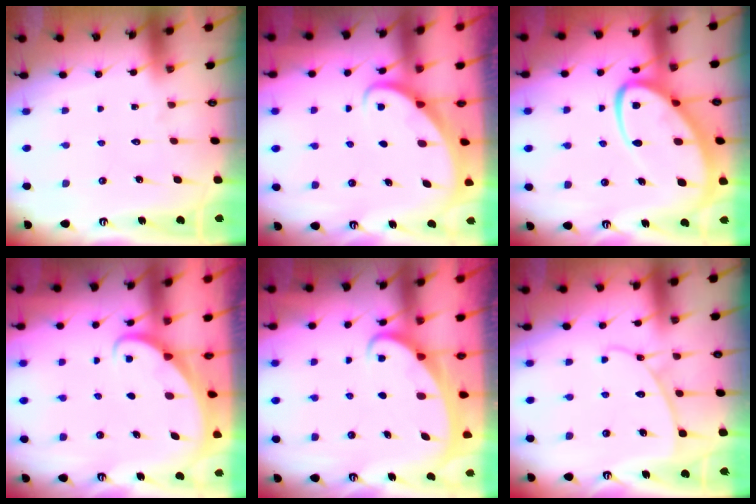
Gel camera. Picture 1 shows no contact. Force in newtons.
{"total": 2.2, "press": 2.2, "slide": 0.3}
{"total": 14.3, "press": 14.3, "slide": 1.3}
{"total": 1.8, "press": 1.8, "slide": 0.1}
{"total": 2.1, "press": 2.1, "slide": 0.4}
{"total": 6.4, "press": 6.4, "slide": 0.2}